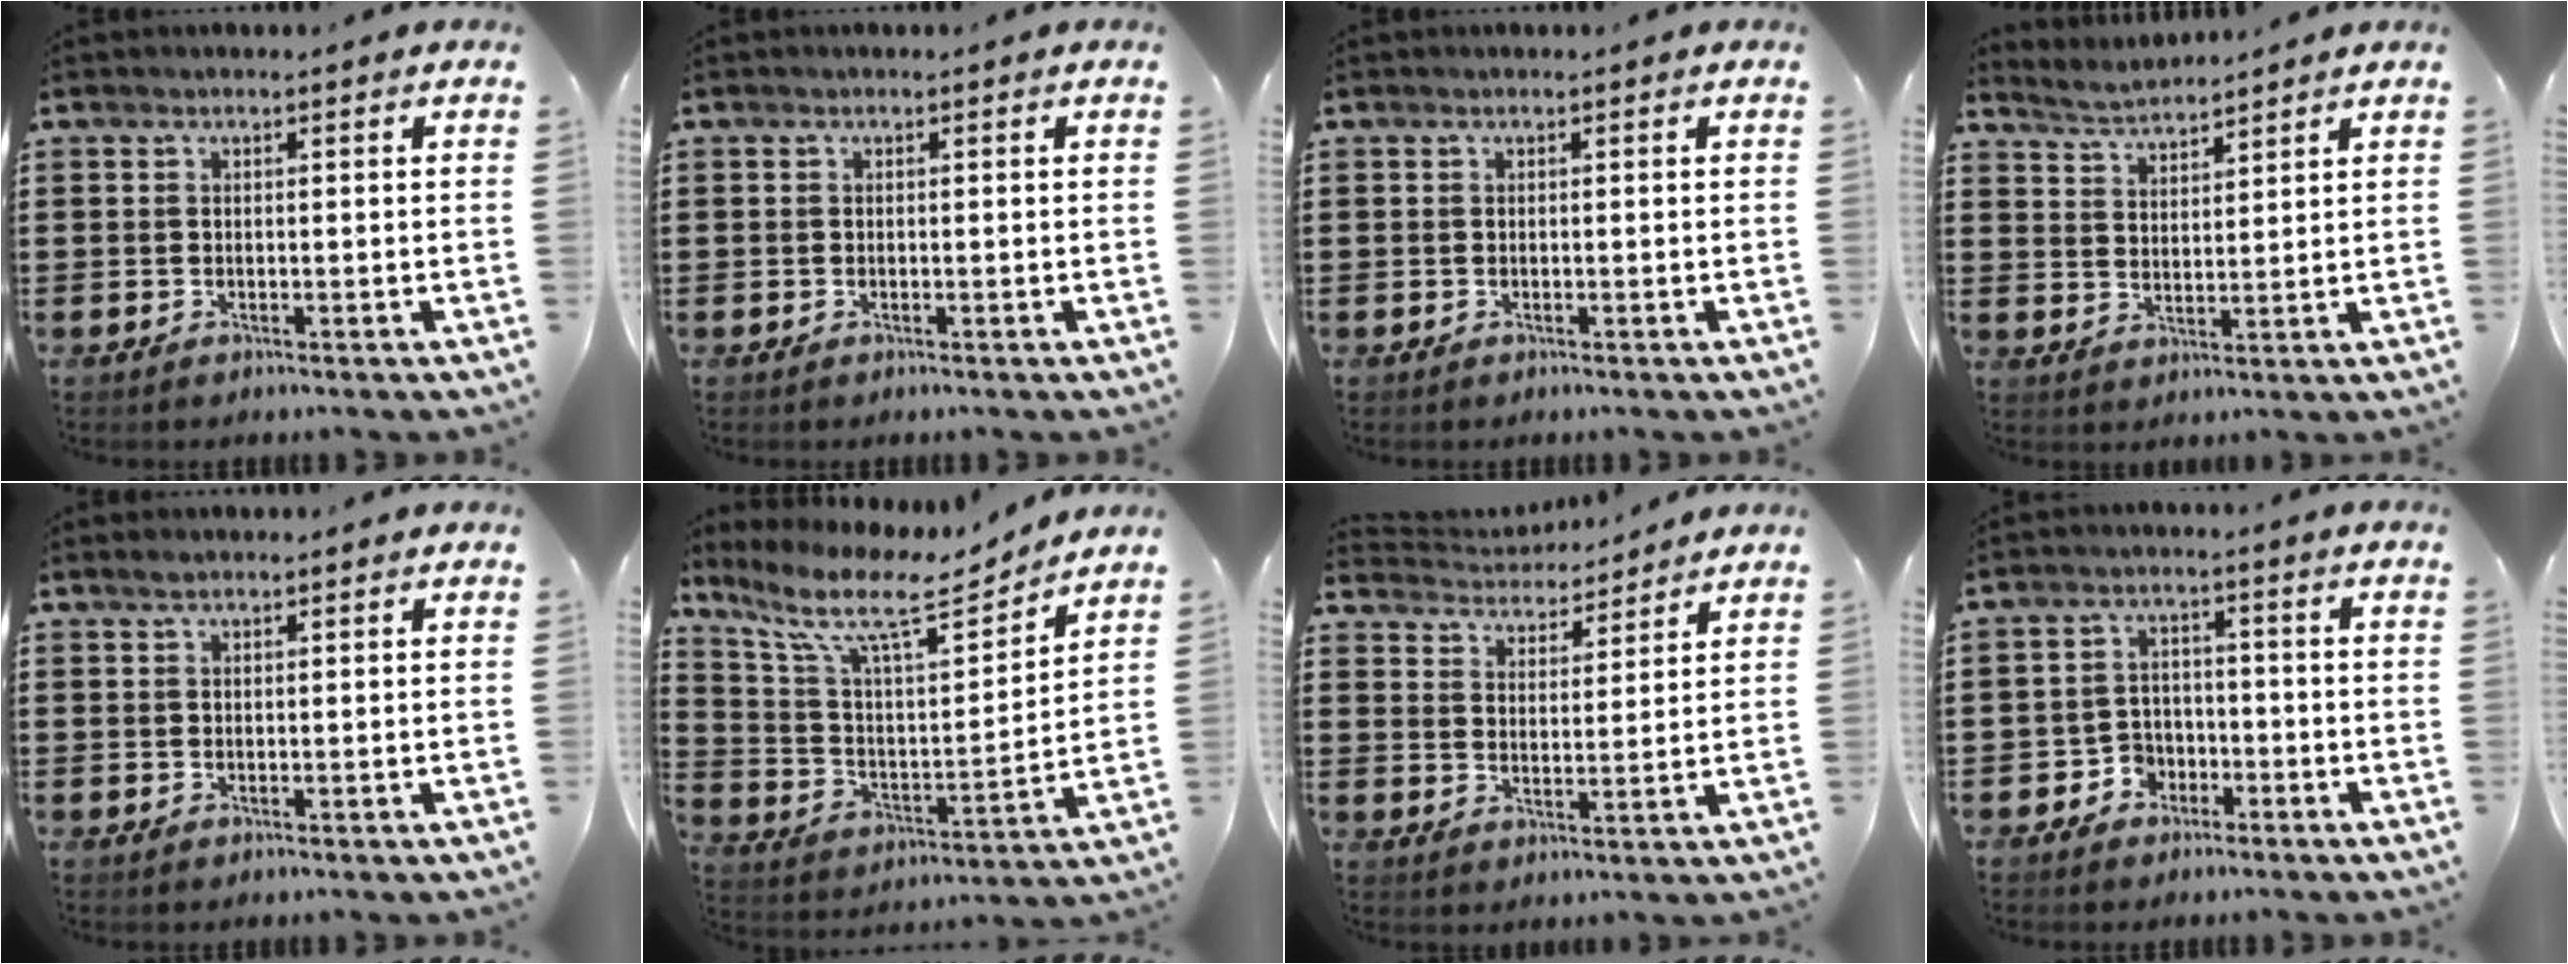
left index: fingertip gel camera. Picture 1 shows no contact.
{"total": 0.0}
{"total": 0.0}
{"total": 3.1, "force": [3.1, -0.2, 0.0], "torque": [-0.012, -0.017, 0.055]}
{"total": 0.9, "force": [0.8, 0.1, 0.5], "torque": [-0.011, 0.000, 0.014]}
{"total": 11.4, "force": [8.5, 2.7, 7.0], "torque": [-0.170, -0.043, 0.142]}
{"total": 4.1, "force": [4.1, 0.4, 0.1], "torque": [-0.024, -0.025, 0.070]}
{"total": 3.6, "force": [-2.3, 2.7, 0.9], "torque": [-0.025, 0.007, -0.048]}